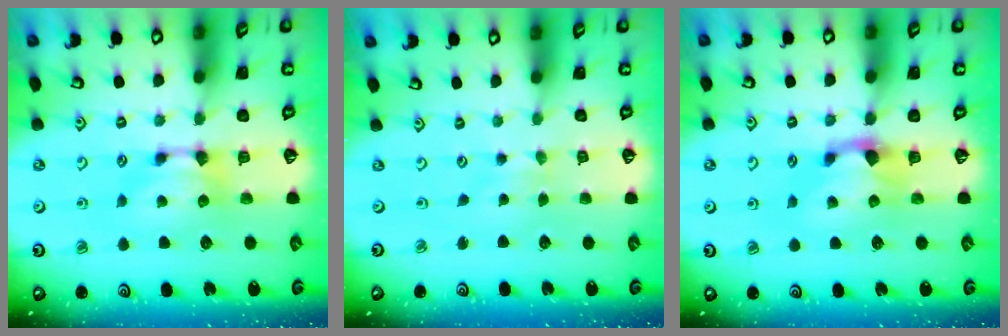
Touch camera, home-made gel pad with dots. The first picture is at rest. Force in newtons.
{"total": 2.0, "press": 2.0, "slide": 0.1}
{"total": 1.2, "press": 0.1, "slide": 1.2}